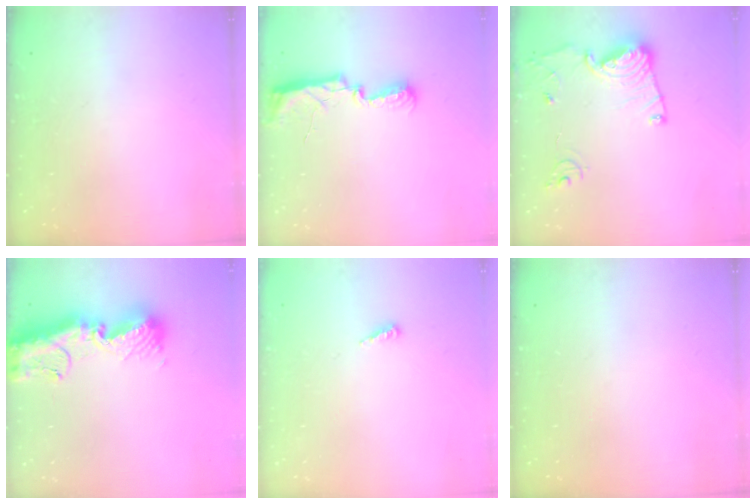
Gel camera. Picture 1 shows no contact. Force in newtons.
{"total": 11.5, "press": 10.2, "slide": 5.3}
{"total": 13.4, "press": 13.4, "slide": 1.5}
{"total": 15.0, "press": 14.9, "slide": 1.7}
{"total": 3.9, "press": 3.9, "slide": 0.2}
{"total": 0.0}